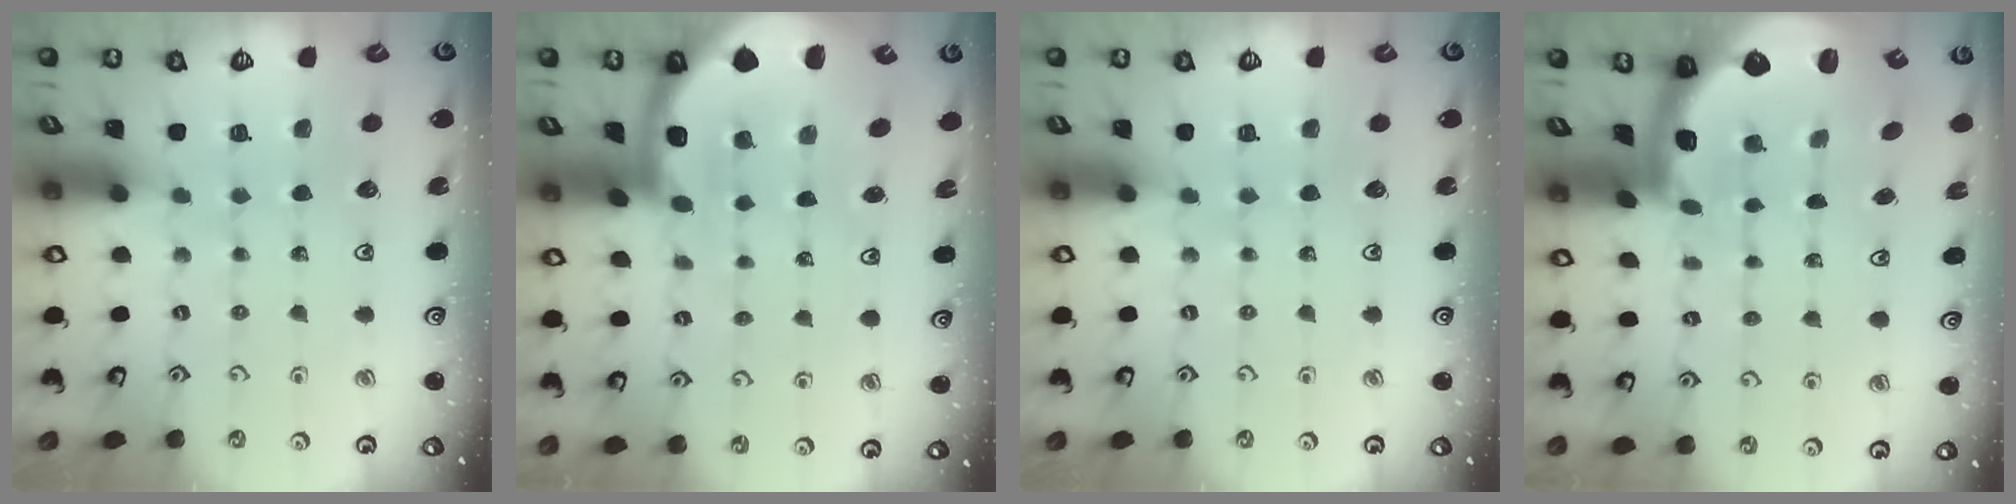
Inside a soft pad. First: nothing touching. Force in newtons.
{"total": 6.2, "press": 6.2, "slide": 0.9}
{"total": 0.0}
{"total": 2.8, "press": 2.4, "slide": 1.4}